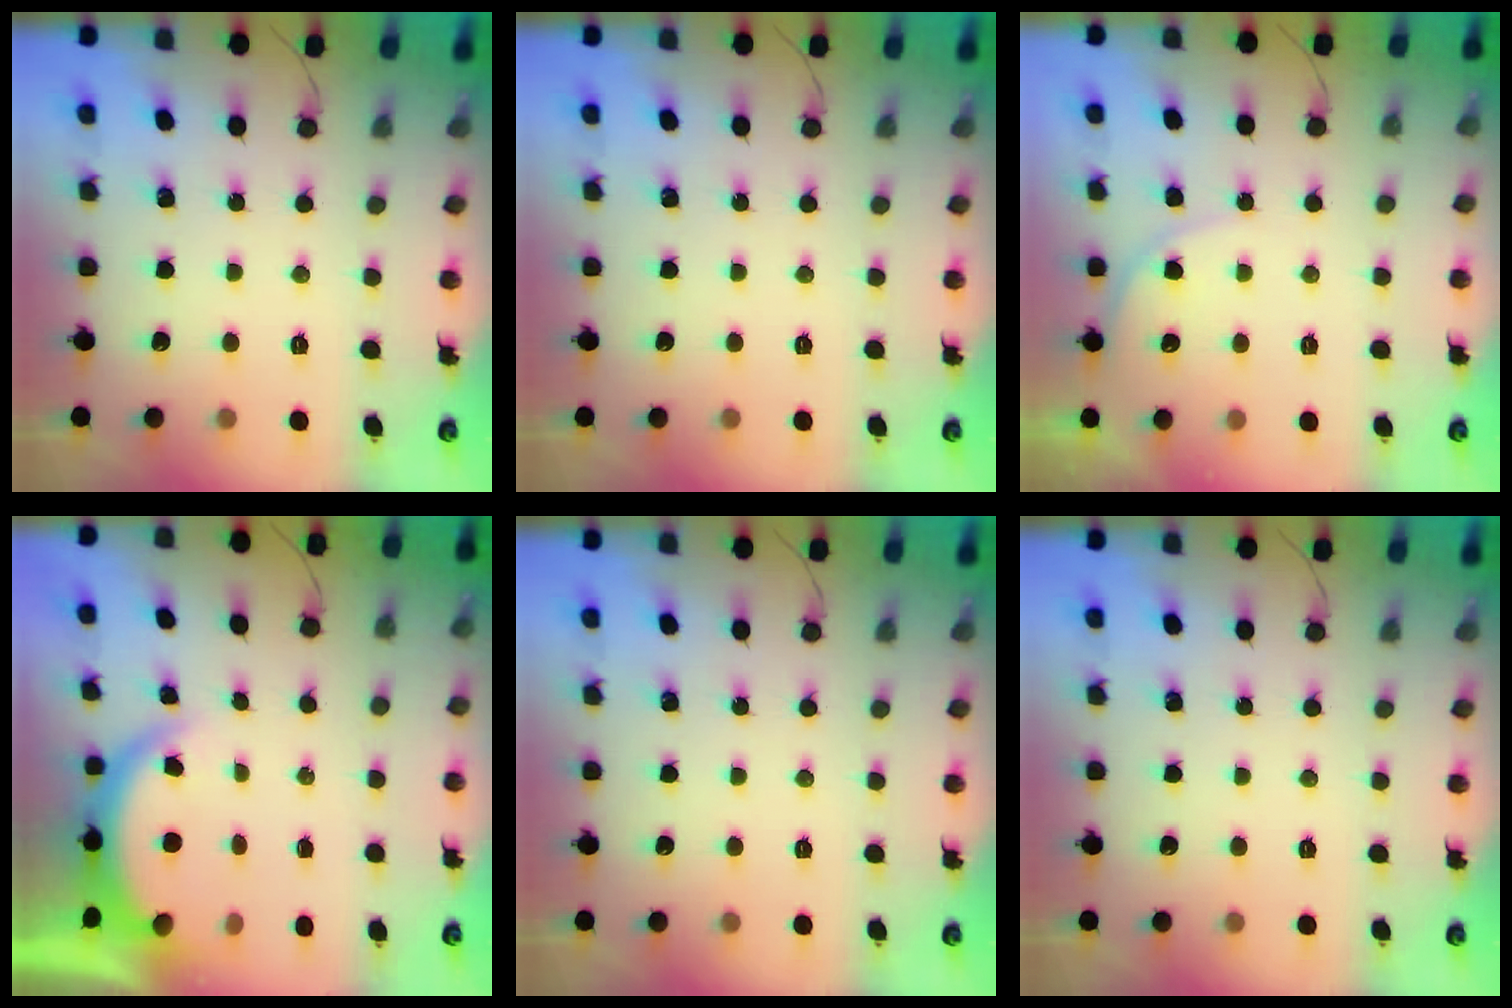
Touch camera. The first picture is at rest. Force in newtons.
{"total": 0.0}
{"total": 6.1, "press": 6.1, "slide": 0.7}
{"total": 5.2, "press": 5.2, "slide": 0.7}
{"total": 0.0}
{"total": 0.0}